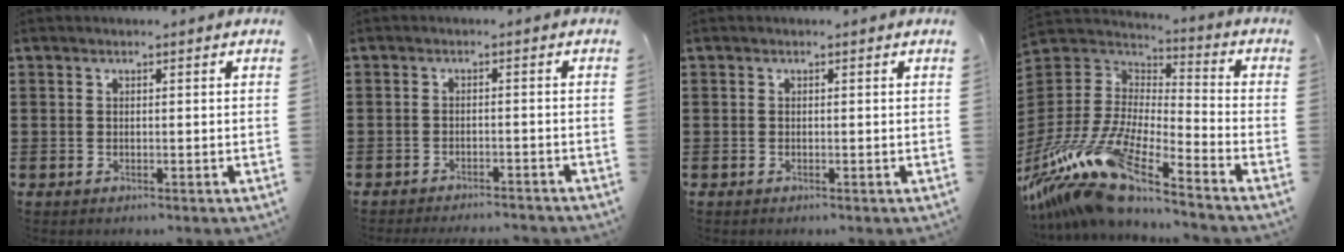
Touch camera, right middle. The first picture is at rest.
{"total": 2.3, "force": [-2.3, 0.0, 0.0], "torque": [-0.004, 0.000, -0.050]}
{"total": 0.0}
{"total": 14.8, "force": [-11.3, 3.0, 9.1], "torque": [-0.234, -0.004, -0.228]}